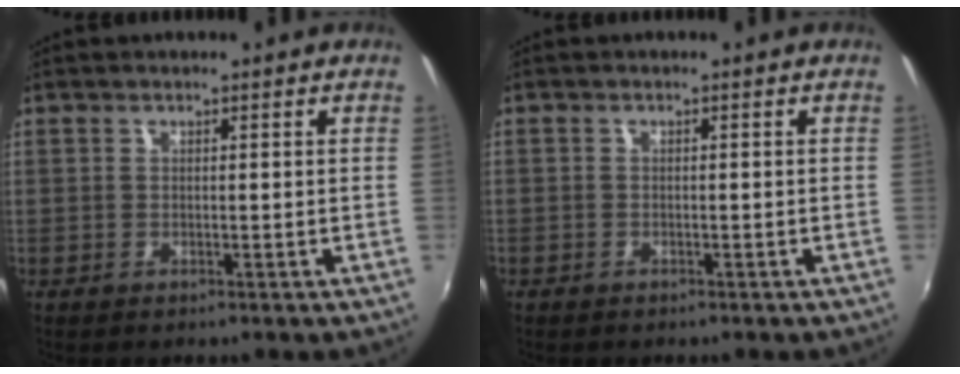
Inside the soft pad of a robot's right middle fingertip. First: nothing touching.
{"total": 1.1, "force": [-0.9, 0.7, 0.0], "torque": [-0.005, 0.003, -0.015]}